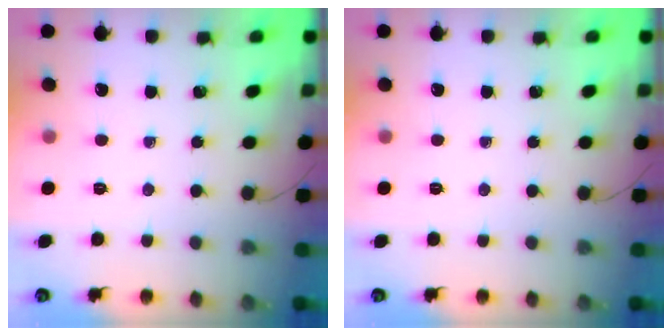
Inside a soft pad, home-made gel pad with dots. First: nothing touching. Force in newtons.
{"total": 0.0}